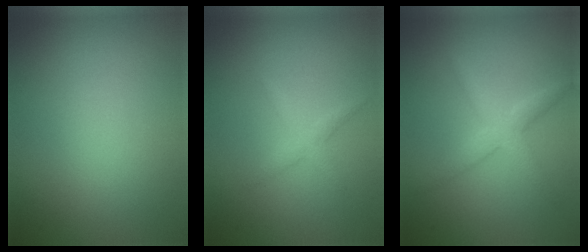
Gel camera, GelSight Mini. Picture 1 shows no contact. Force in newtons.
{"total": 1.3, "press": 1.3, "slide": 0.1}
{"total": 2.6, "press": 2.6, "slide": 0.2}